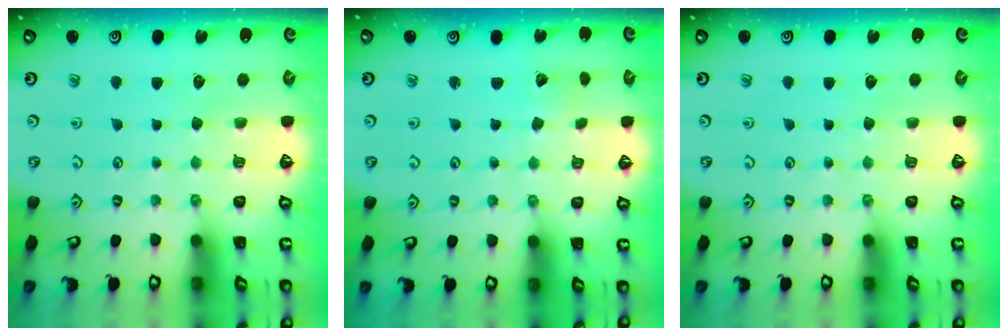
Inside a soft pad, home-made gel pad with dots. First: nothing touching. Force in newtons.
{"total": 3.8, "press": 3.8, "slide": 0.4}
{"total": 0.0}